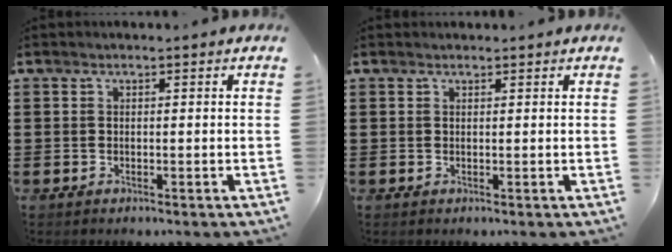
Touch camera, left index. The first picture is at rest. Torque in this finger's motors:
{"motor_torque": [0.16, 0.21, 0.04, 0.00]}